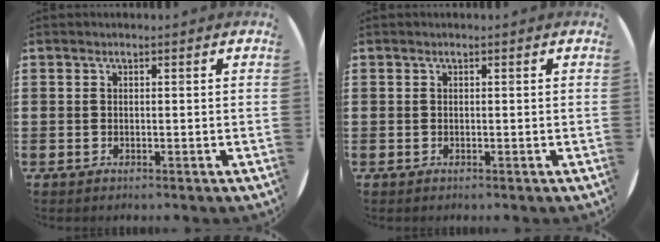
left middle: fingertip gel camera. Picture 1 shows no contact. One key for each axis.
{"total": 0.0}